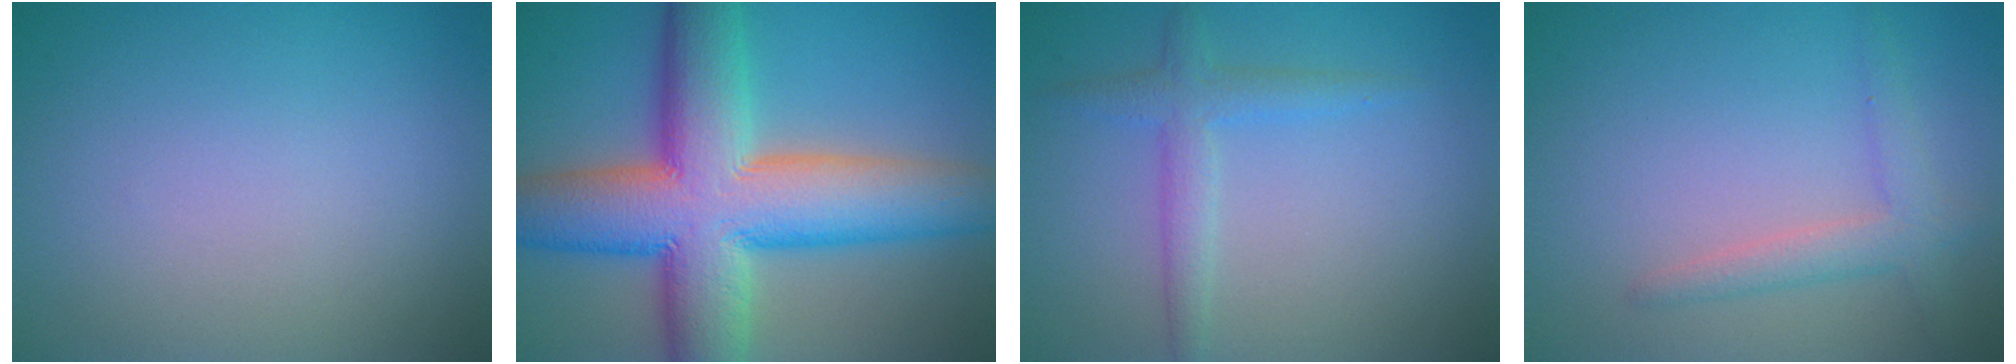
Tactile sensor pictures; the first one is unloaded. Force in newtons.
{"total": 14.2, "press": 14.2, "slide": 0.8}
{"total": 2.5, "press": 2.5, "slide": 0.1}
{"total": 2.5, "press": 2.5, "slide": 0.1}